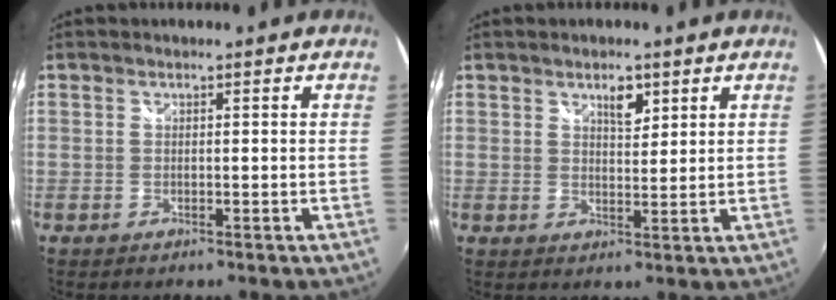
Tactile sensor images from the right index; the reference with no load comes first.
{"total": 3.4, "force": [2.2, 1.3, 2.3], "torque": [-0.034, 0.003, 0.036]}